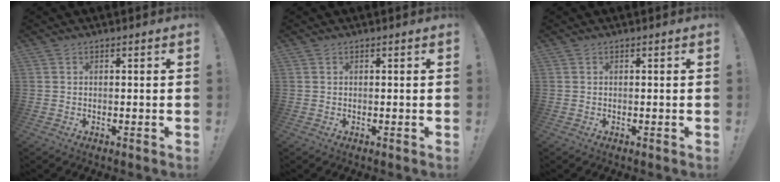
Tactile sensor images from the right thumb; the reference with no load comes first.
{"total": 0.0}
{"total": 0.0}